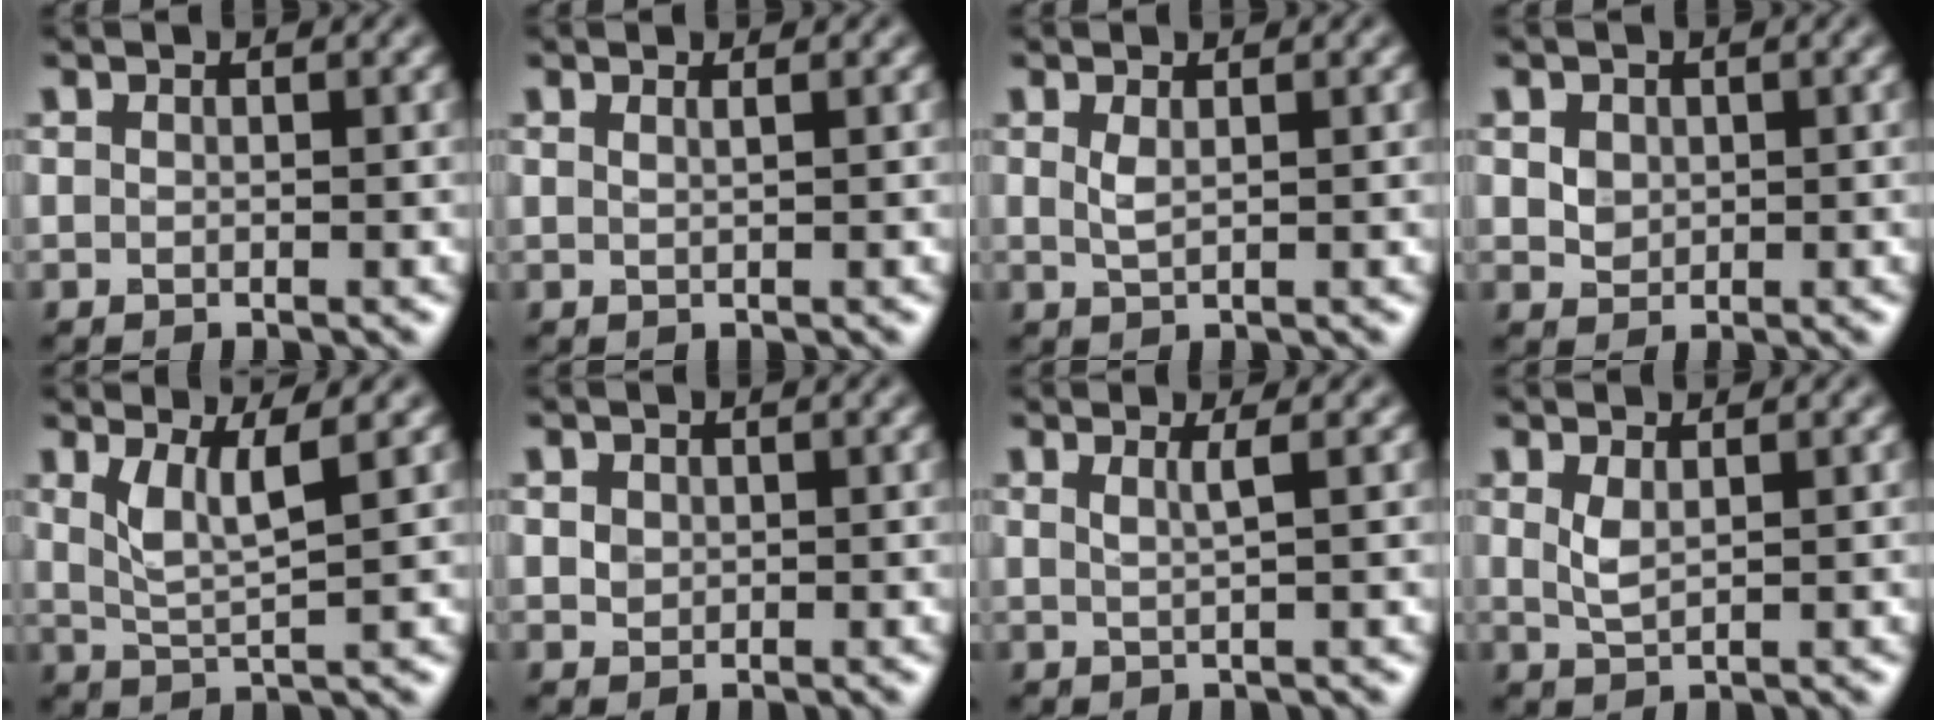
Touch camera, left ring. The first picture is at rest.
{"total": 0.9, "force": [0.5, 0.3, 0.6], "torque": [-0.005, -0.003, 0.003]}
{"total": 1.2, "force": [0.5, 0.4, 1.0], "torque": [-0.025, -0.002, 0.012]}
{"total": 1.8, "force": [0.6, 1.5, 0.8], "torque": [-0.018, -0.003, 0.020]}
{"total": 3.6, "force": [1.6, 0.8, 3.1], "torque": [-0.065, -0.007, 0.035]}
{"total": 1.0, "force": [0.2, 0.9, 0.3], "torque": [-0.003, -0.004, 0.007]}
{"total": 1.7, "force": [0.6, 0.5, 1.5], "torque": [-0.018, -0.001, 0.006]}
{"total": 1.5, "force": [0.6, 0.6, 1.3], "torque": [-0.033, -0.003, 0.018]}